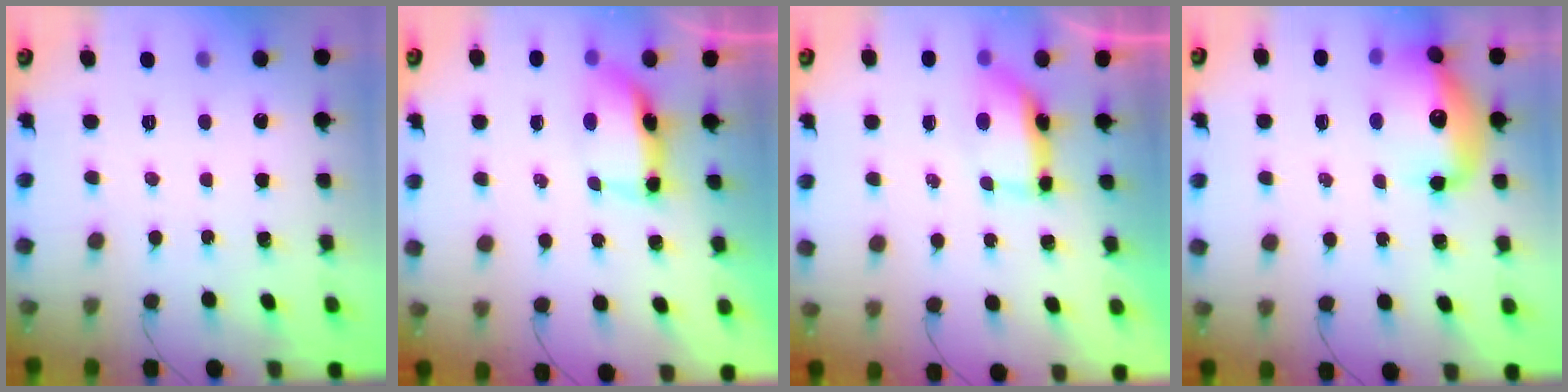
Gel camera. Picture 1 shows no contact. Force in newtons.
{"total": 6.9, "press": 6.8, "slide": 0.7}
{"total": 12.0, "press": 8.1, "slide": 8.8}
{"total": 14.6, "press": 14.2, "slide": 3.0}